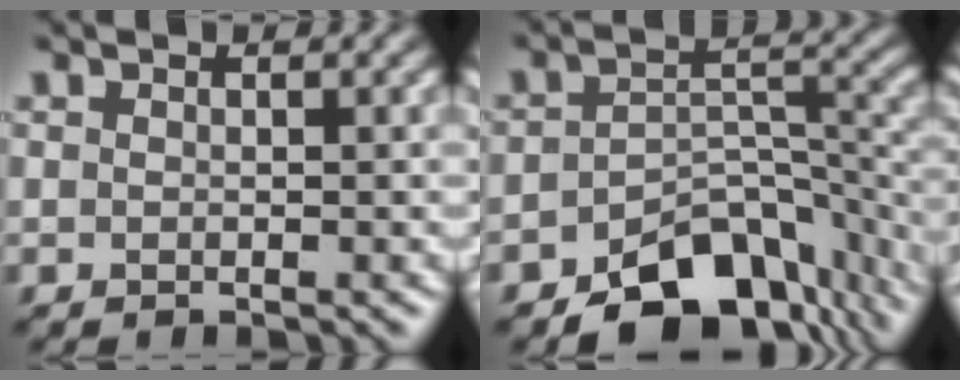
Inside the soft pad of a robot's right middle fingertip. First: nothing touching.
{"total": 9.4, "force": [-6.4, 4.8, 4.9], "torque": [-0.058, -0.017, -0.104]}